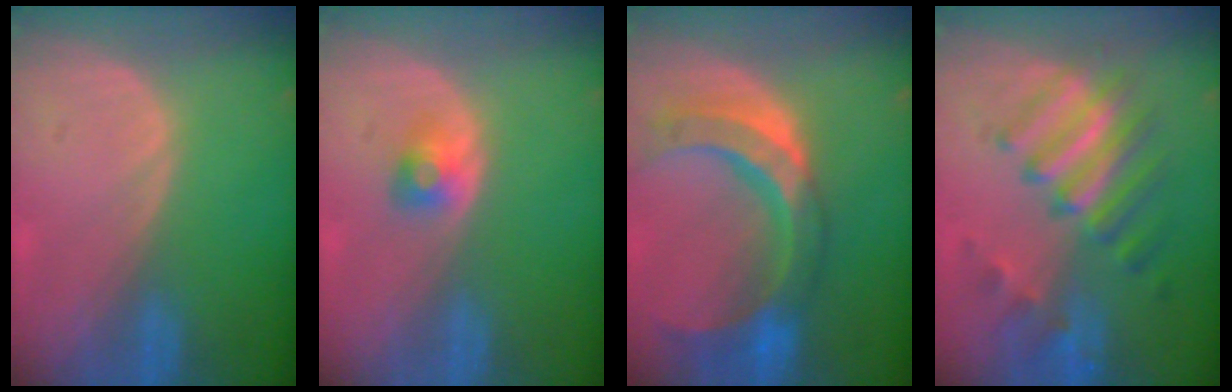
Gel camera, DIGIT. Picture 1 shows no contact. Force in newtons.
{"total": 2.5, "press": 2.3, "slide": 0.9}
{"total": 11.5, "press": 9.8, "slide": 6.1}
{"total": 9.1, "press": 8.5, "slide": 3.1}